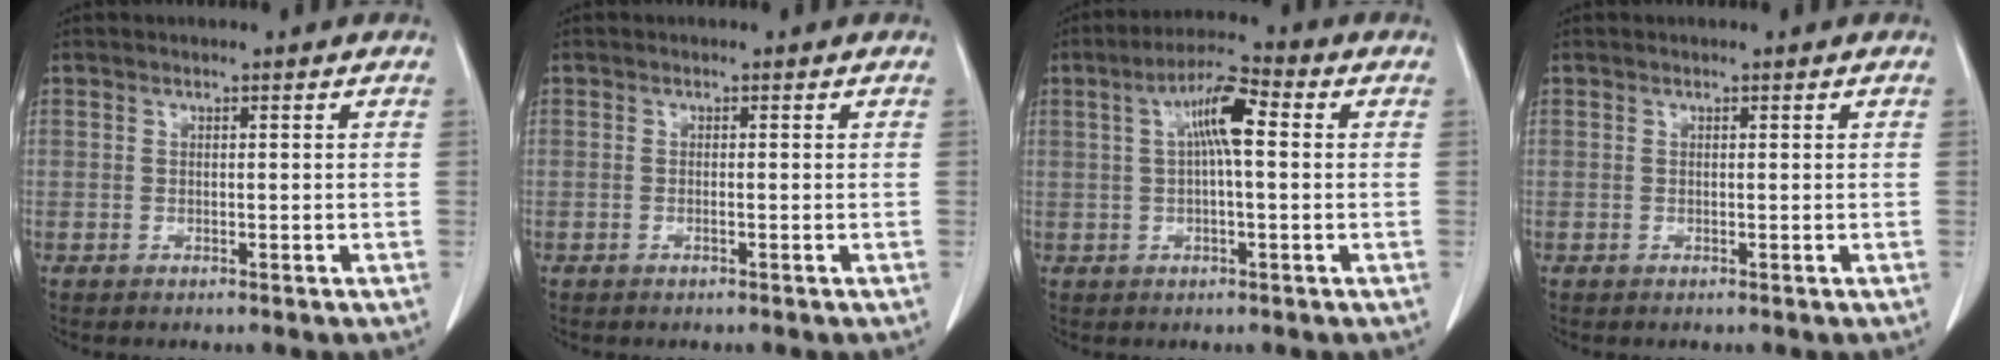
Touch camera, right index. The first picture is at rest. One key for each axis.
{"total": 0.0}
{"total": 7.3, "fx": 1.3, "fy": 1.3, "fz": 7.0, "tx": -0.132, "ty": 0.022, "tz": 0.018}
{"total": 0.0}